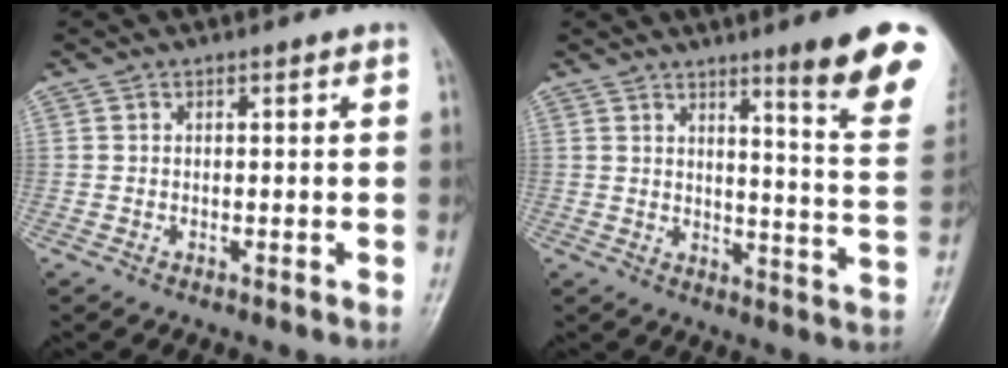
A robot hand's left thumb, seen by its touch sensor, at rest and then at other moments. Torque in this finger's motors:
{"motor_torque": [0.93, -0.01, 1.52, -1.25, 0.09]}